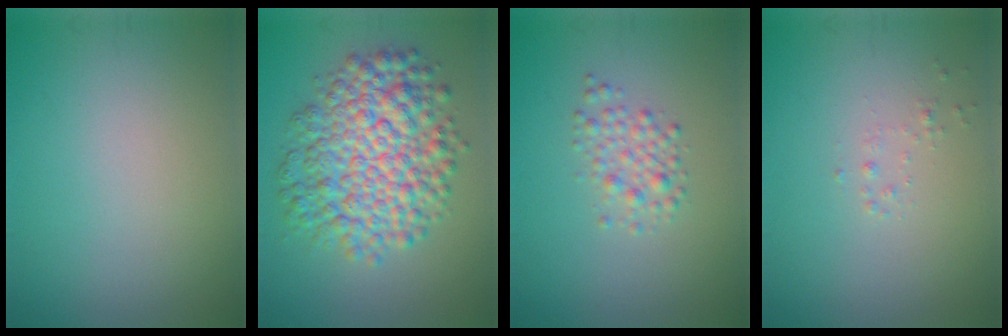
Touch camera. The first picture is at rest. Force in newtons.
{"total": 8.8, "press": 8.8, "slide": 0.1}
{"total": 2.1, "press": 2.1, "slide": 0.0}
{"total": 0.6, "press": 0.6, "slide": 0.0}